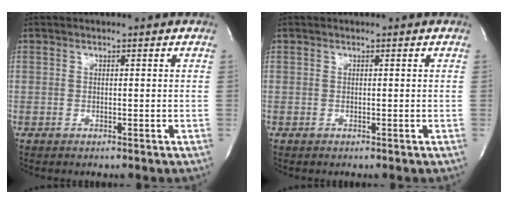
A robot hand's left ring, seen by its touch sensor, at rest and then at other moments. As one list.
[{"total": 0.0}]